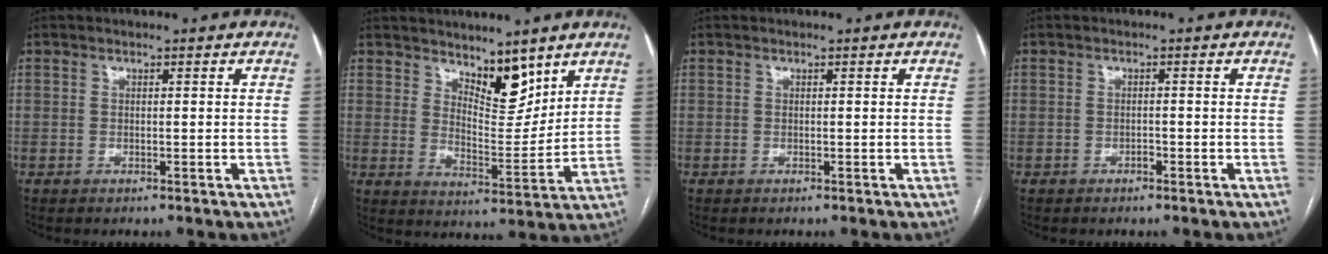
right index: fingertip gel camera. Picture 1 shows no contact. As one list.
[{"total": 7.5, "force": [5.6, 2.9, 4.1], "torque": [-0.061, -0.011, 0.100]}, {"total": 0.0}, {"total": 0.8, "force": [-0.5, 0.4, 0.4], "torque": [-0.009, 0.002, -0.009]}]